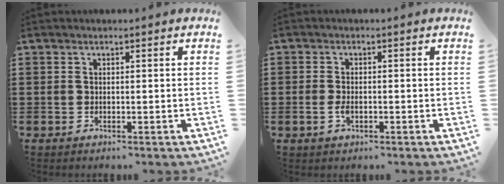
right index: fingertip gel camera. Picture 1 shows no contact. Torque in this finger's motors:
{"motor_torque": [-0.51, 0.80, 0.01, 0.01]}